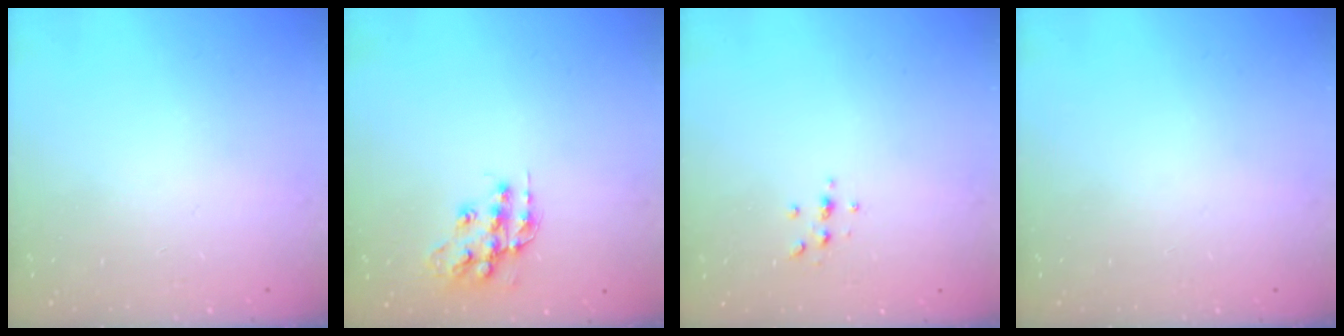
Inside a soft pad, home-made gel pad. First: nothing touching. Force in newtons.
{"total": 12.5, "press": 12.5, "slide": 0.9}
{"total": 2.3, "press": 2.2, "slide": 0.2}
{"total": 0.0}